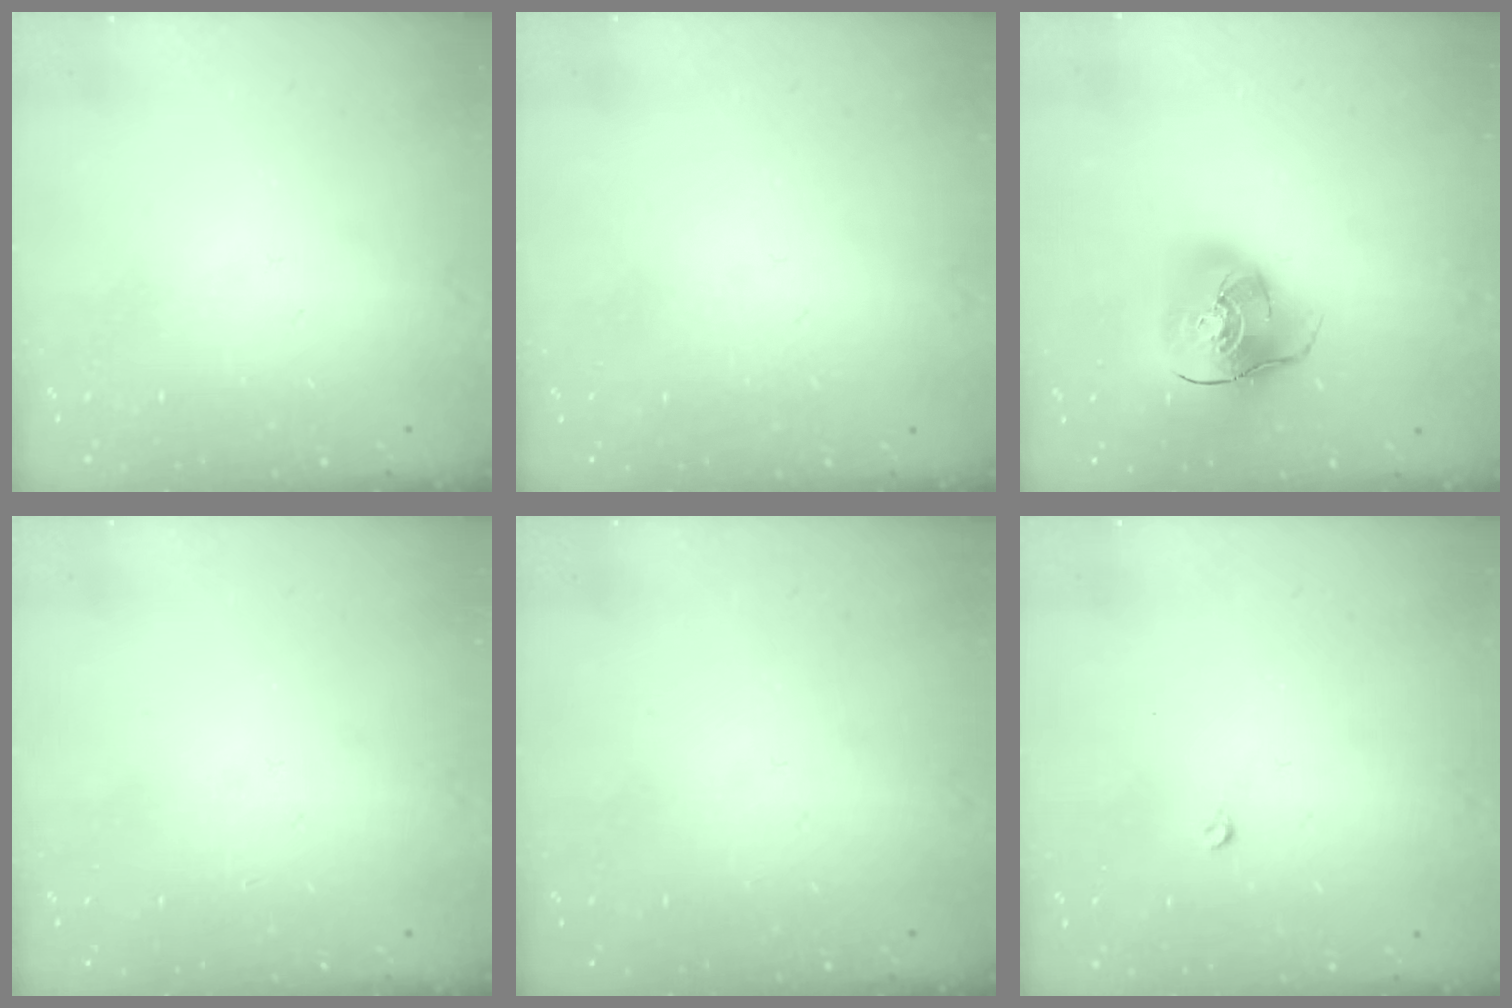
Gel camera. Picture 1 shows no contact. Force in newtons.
{"total": 0.8, "press": 0.8, "slide": 0.0}
{"total": 16.2, "press": 16.0, "slide": 2.6}
{"total": 0.0}
{"total": 0.0}
{"total": 2.6, "press": 2.5, "slide": 0.4}